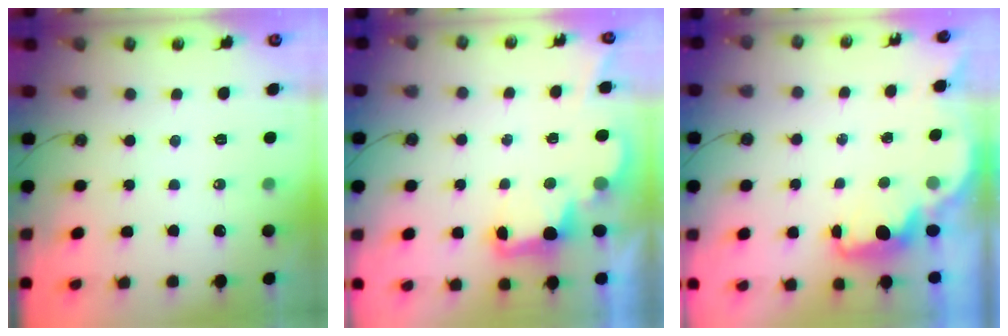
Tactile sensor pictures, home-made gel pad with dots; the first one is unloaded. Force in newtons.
{"total": 3.0, "press": 2.9, "slide": 0.6}
{"total": 1.8, "press": 1.7, "slide": 0.7}